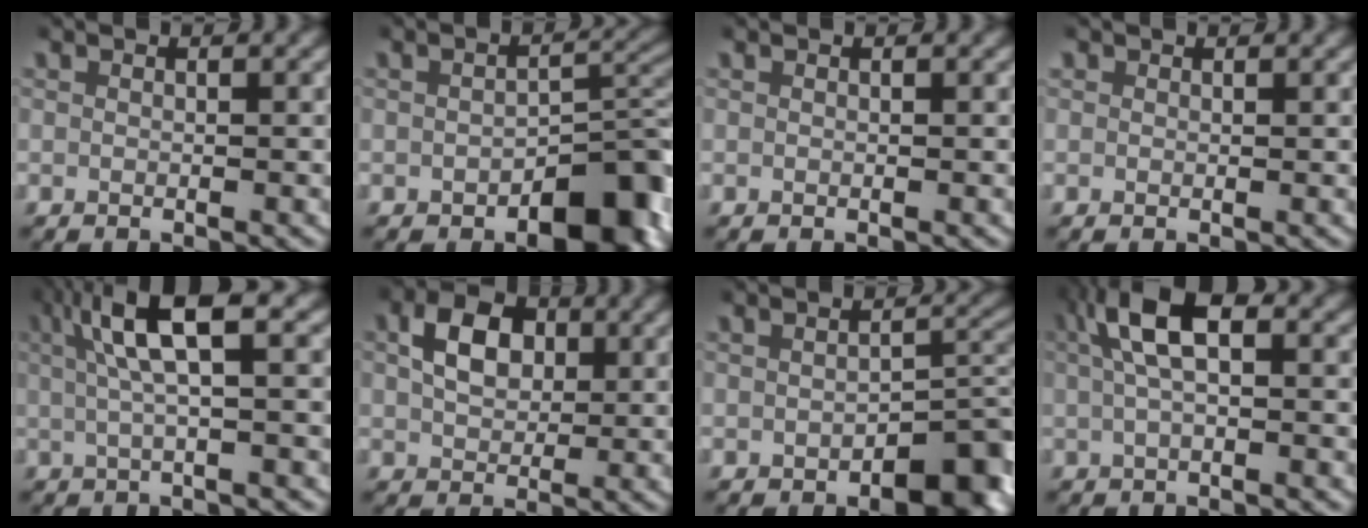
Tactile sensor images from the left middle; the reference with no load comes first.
{"total": 6.7, "force": [-3.1, 3.3, 4.9], "torque": [-0.045, 0.001, -0.044]}
{"total": 0.0}
{"total": 0.7, "force": [0.3, 0.6, 0.2], "torque": [-0.008, -0.001, 0.003]}
{"total": 6.8, "force": [2.3, 2.1, 6.0], "torque": [-0.108, 0.024, 0.025]}
{"total": 5.1, "force": [1.3, 3.7, 3.3], "torque": [-0.051, 0.006, 0.022]}
{"total": 5.1, "force": [-2.2, 2.5, 3.9], "torque": [-0.032, 0.002, -0.033]}
{"total": 6.1, "force": [1.5, 3.0, 5.1], "torque": [-0.103, 0.013, 0.017]}